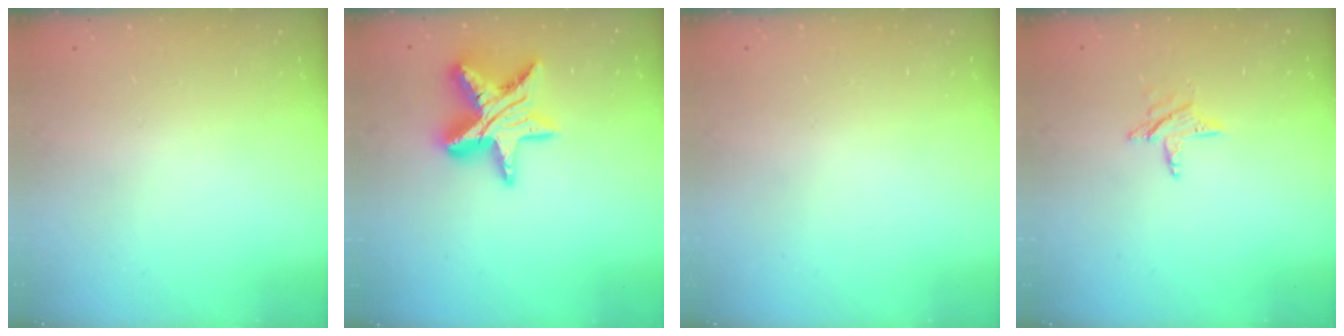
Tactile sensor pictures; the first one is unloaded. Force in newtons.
{"total": 15.4, "press": 15.3, "slide": 1.0}
{"total": 0.0}
{"total": 4.5, "press": 4.5, "slide": 0.4}